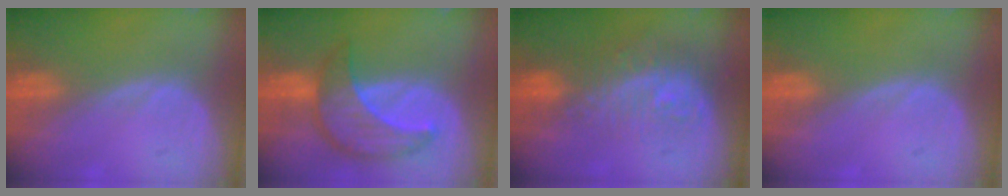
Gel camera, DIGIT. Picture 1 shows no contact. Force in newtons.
{"total": 8.2, "press": 7.6, "slide": 3.3}
{"total": 9.7, "press": 8.1, "slide": 5.3}
{"total": 0.0}